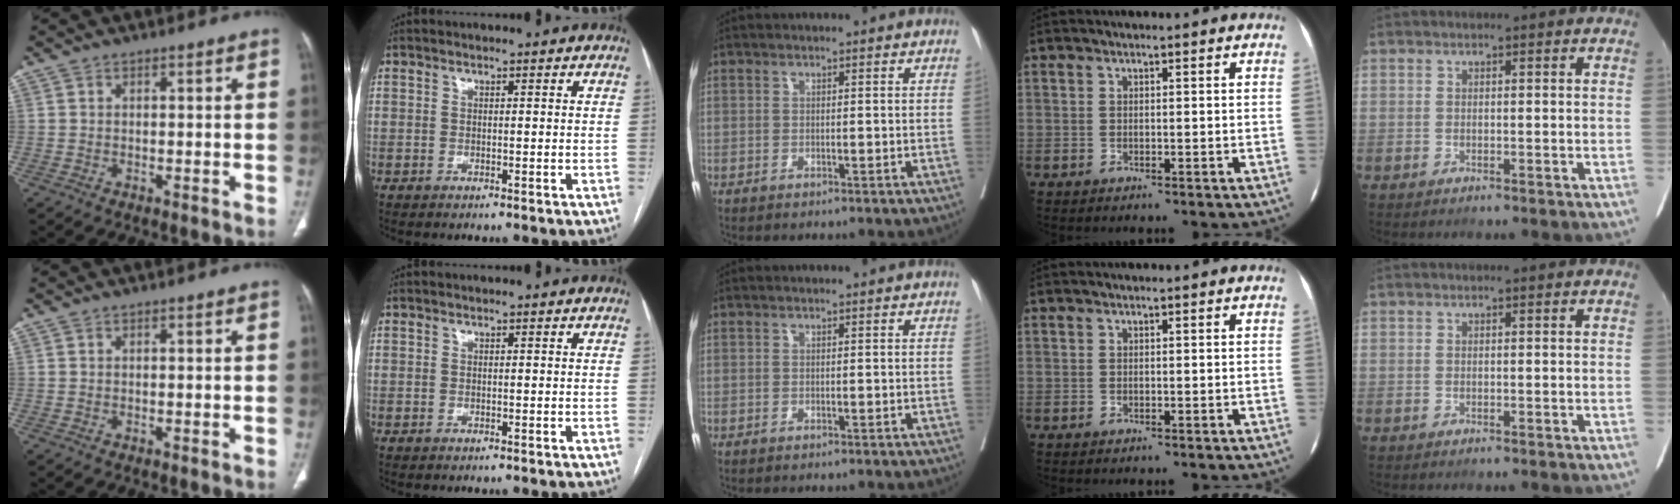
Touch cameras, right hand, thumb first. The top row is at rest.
{}